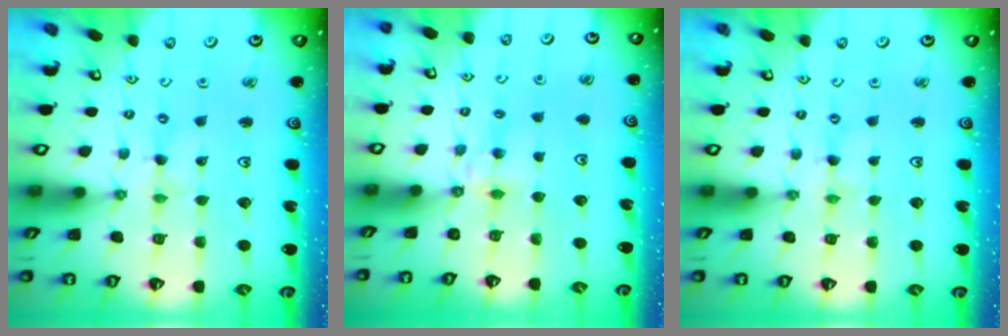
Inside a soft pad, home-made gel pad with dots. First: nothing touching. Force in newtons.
{"total": 3.9, "press": 3.8, "slide": 0.6}
{"total": 0.0}